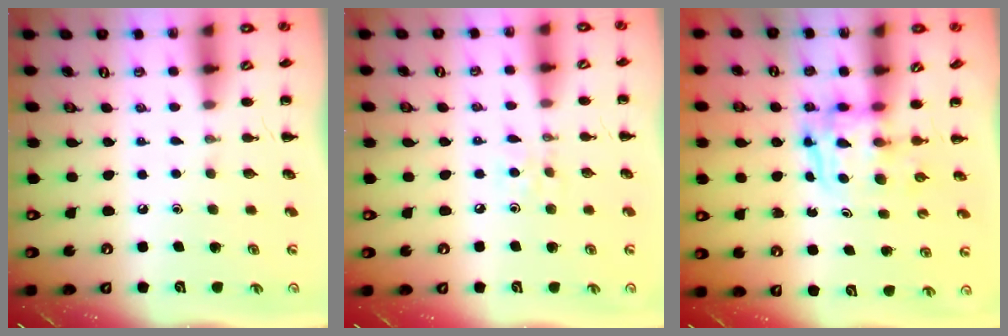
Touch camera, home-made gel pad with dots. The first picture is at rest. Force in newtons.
{"total": 4.4, "press": 4.0, "slide": 1.7}
{"total": 3.6, "press": 3.5, "slide": 0.3}